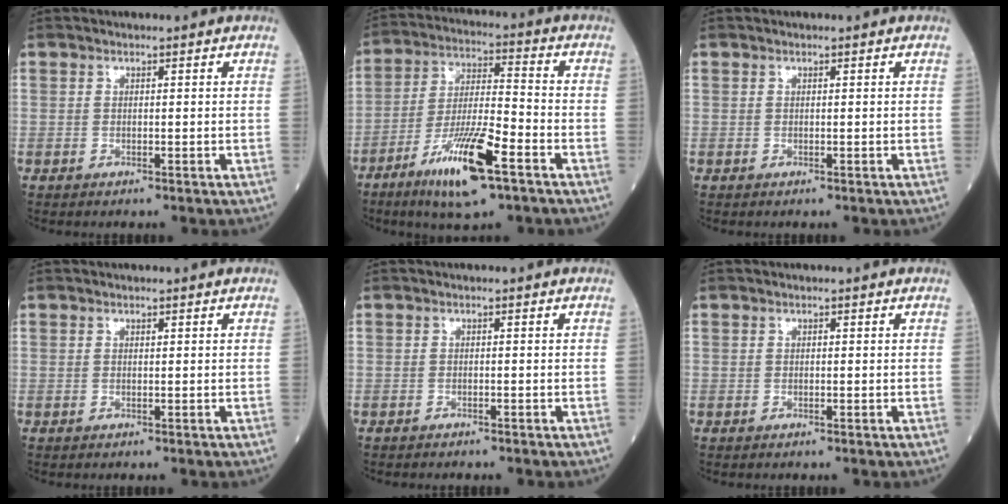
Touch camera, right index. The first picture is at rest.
{"total": 13.3, "force": [-7.3, 1.8, 11.0], "torque": [-0.208, -0.019, -0.131]}
{"total": 0.0}
{"total": 0.0}
{"total": 1.2, "force": [-1.1, 0.3, 0.4], "torque": [-0.014, -0.001, -0.012]}
{"total": 0.0}